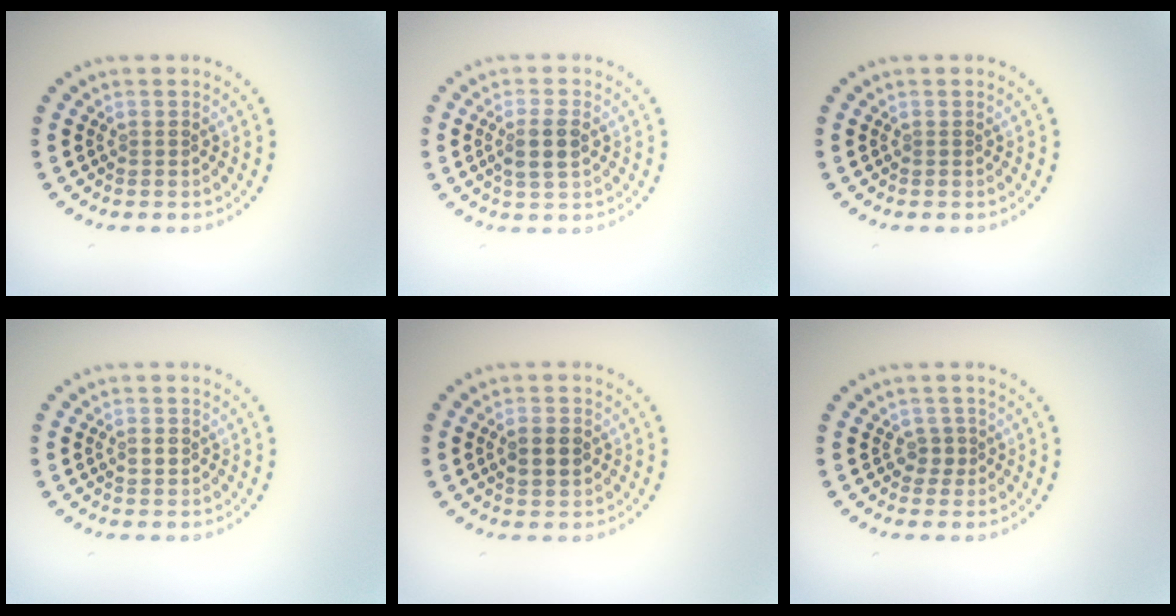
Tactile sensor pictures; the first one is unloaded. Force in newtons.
{"total": 2.6, "press": 2.4, "slide": 0.8}
{"total": 0.0}
{"total": 1.4, "press": 1.4, "slide": 0.2}
{"total": 2.4, "press": 2.4, "slide": 0.1}
{"total": 1.2, "press": 1.1, "slide": 0.5}